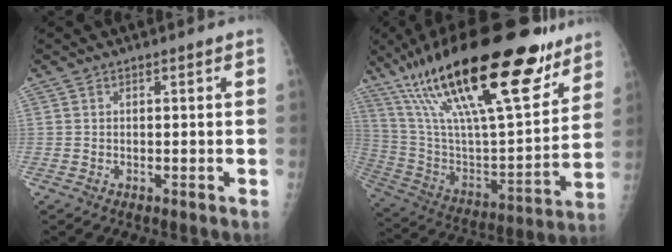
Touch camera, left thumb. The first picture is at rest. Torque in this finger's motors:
{"motor_torque": [1.81, 0.60, 2.11, -0.70, 0.36]}